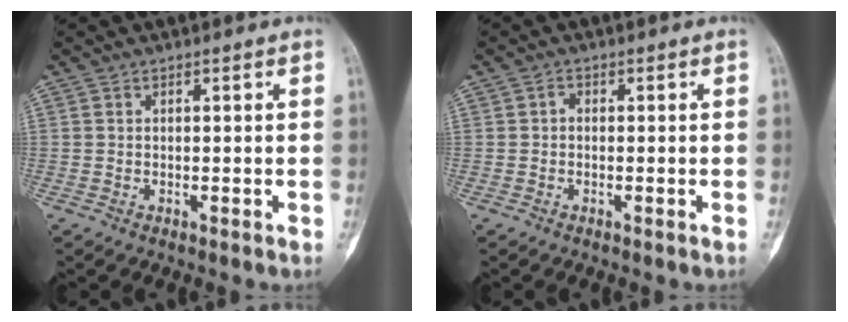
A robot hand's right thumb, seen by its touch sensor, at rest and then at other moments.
{"total": 0.9, "force": [-0.2, 0.6, 0.6], "torque": [-0.006, 0.002, -0.008]}